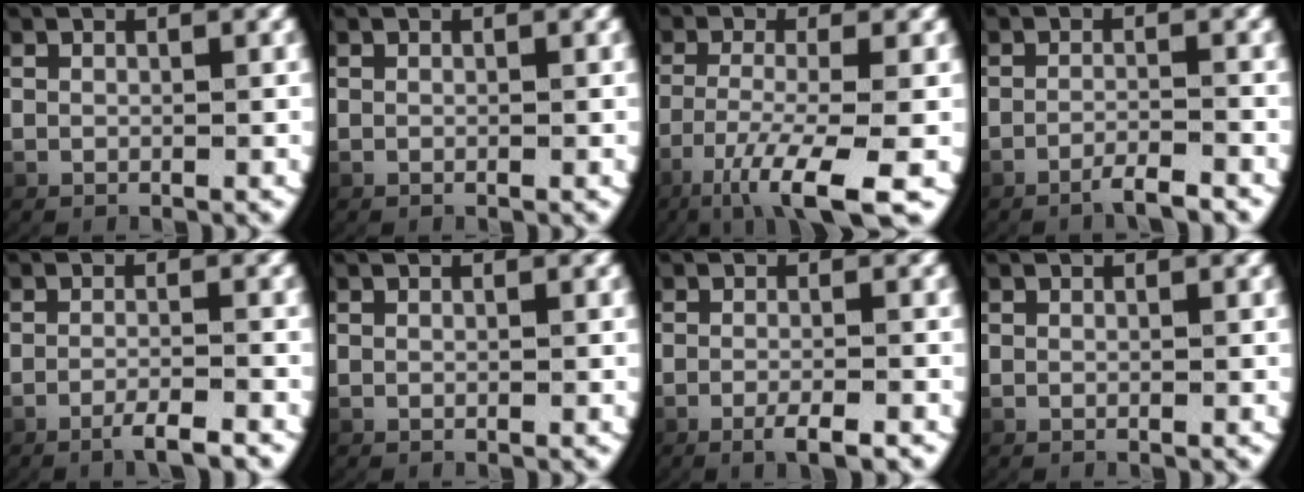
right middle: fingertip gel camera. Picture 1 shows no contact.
{"total": 0.0}
{"total": 8.5, "force": [-5.6, 1.9, 6.0], "torque": [-0.119, -0.042, -0.062]}
{"total": 2.7, "force": [-2.3, 0.2, 1.3], "torque": [-0.026, 0.003, -0.042]}
{"total": 2.8, "force": [-2.3, 0.3, 1.6], "torque": [-0.038, 0.002, -0.040]}
{"total": 0.0}
{"total": 2.7, "force": [-1.8, 0.6, 1.9], "torque": [-0.042, 0.002, -0.030]}
{"total": 0.0}